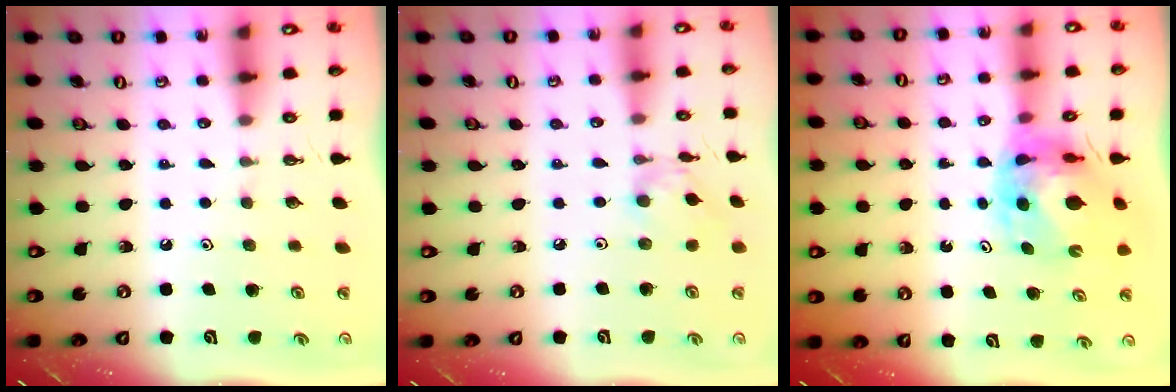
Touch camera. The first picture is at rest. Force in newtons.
{"total": 3.6, "press": 3.6, "slide": 0.4}
{"total": 11.2, "press": 11.1, "slide": 1.2}